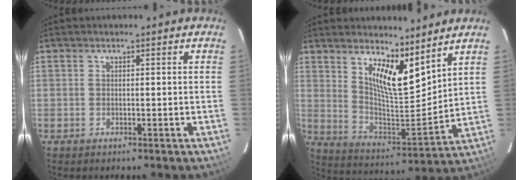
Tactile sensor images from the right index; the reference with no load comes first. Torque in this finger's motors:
{"motor_torque": [0.12, 0.28, 0.21, 0.10]}